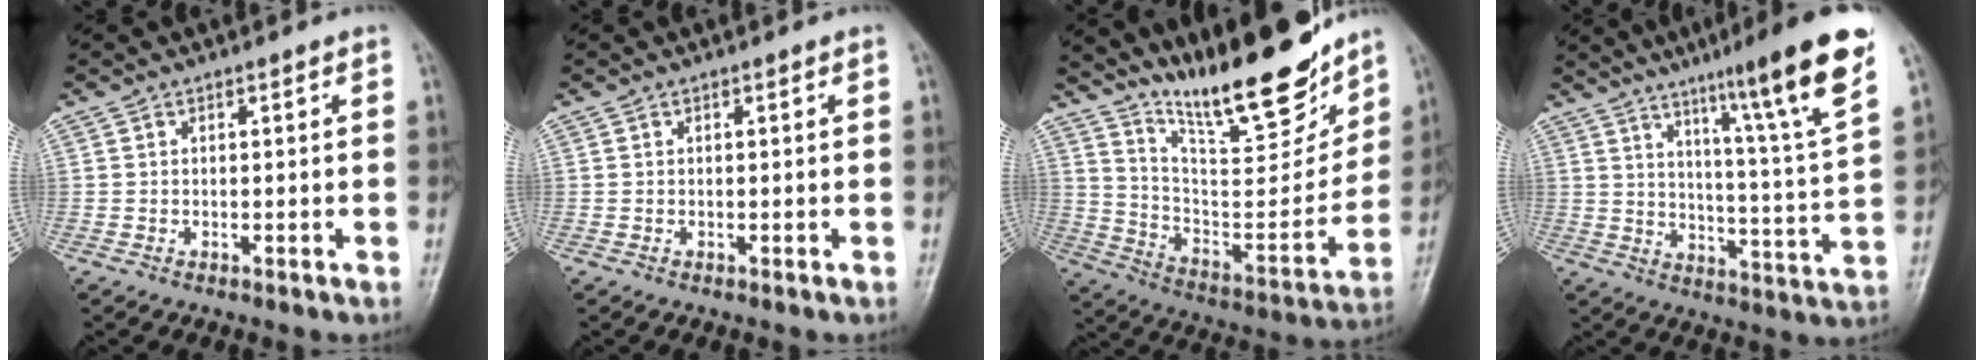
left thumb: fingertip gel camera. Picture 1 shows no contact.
{"total": 0.0}
{"total": 20.9, "force": [16.7, 4.6, 11.7], "torque": [-0.141, -0.102, 0.287]}
{"total": 19.9, "force": [12.3, 0.7, 15.6], "torque": [-0.203, -0.054, 0.180]}